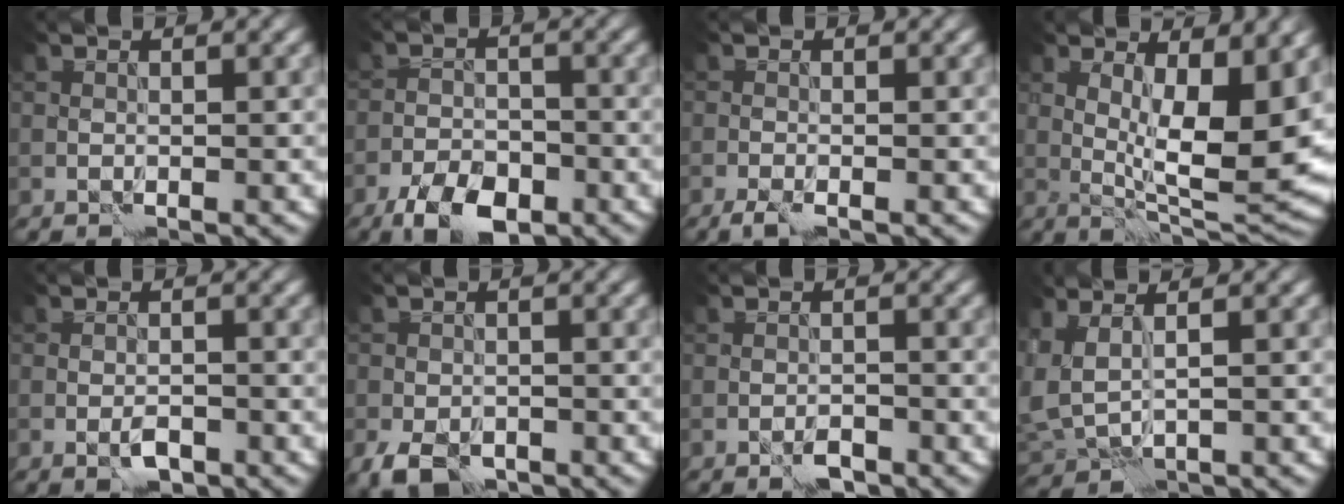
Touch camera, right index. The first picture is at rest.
{"total": 5.4, "force": [-3.6, 2.5, 3.1], "torque": [-0.048, -0.004, -0.068]}
{"total": 1.4, "force": [-1.0, 0.1, 0.9], "torque": [-0.022, -0.007, -0.022]}
{"total": 8.9, "force": [1.7, 2.6, 8.3], "torque": [-0.132, -0.016, 0.037]}
{"total": 1.5, "force": [-0.7, 0.7, 1.1], "torque": [-0.020, -0.003, -0.011]}
{"total": 3.6, "force": [-2.2, 2.1, 1.9], "torque": [-0.033, -0.008, -0.041]}
{"total": 1.4, "force": [-1.0, 0.5, 0.8], "torque": [-0.011, 0.001, -0.018]}
{"total": 4.5, "force": [2.1, 2.1, 3.4], "torque": [-0.078, 0.003, 0.049]}